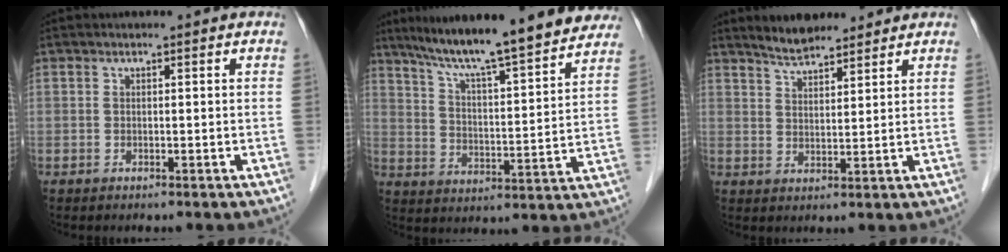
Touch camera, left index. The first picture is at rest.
{"total": 19.7, "force": [17.2, 1.4, 9.5], "torque": [-0.148, 0.007, 0.248]}
{"total": 5.8, "force": [5.3, 1.5, 2.0], "torque": [-0.045, 0.014, 0.099]}